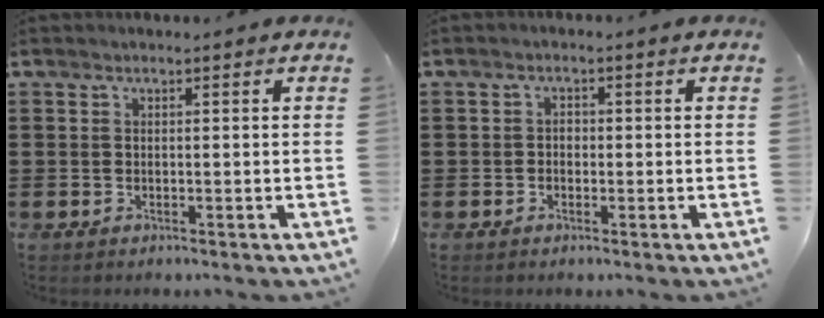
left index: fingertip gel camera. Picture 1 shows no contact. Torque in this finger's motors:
{"motor_torque": [0.02, 0.05, 0.02, 0.00]}